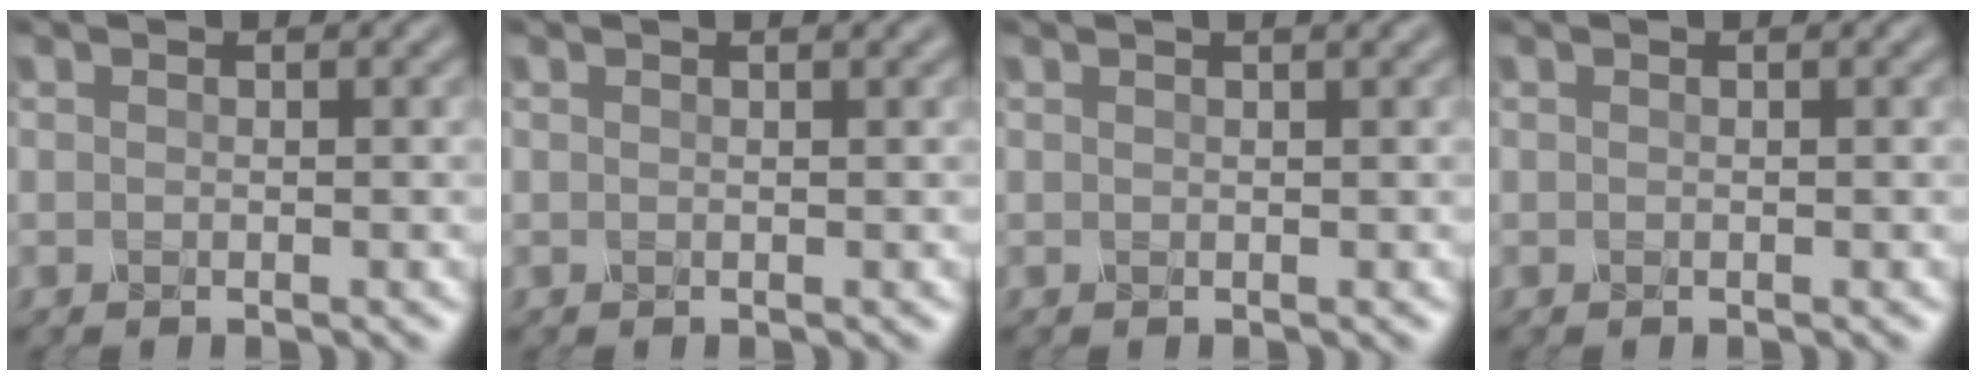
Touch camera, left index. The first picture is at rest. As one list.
[{"total": 1.1, "force": [0.7, 0.3, 0.8], "torque": [-0.011, -0.001, 0.006]}, {"total": 1.6, "force": [1.1, 0.5, 1.1], "torque": [-0.010, 0.003, 0.004]}, {"total": 0.0}]